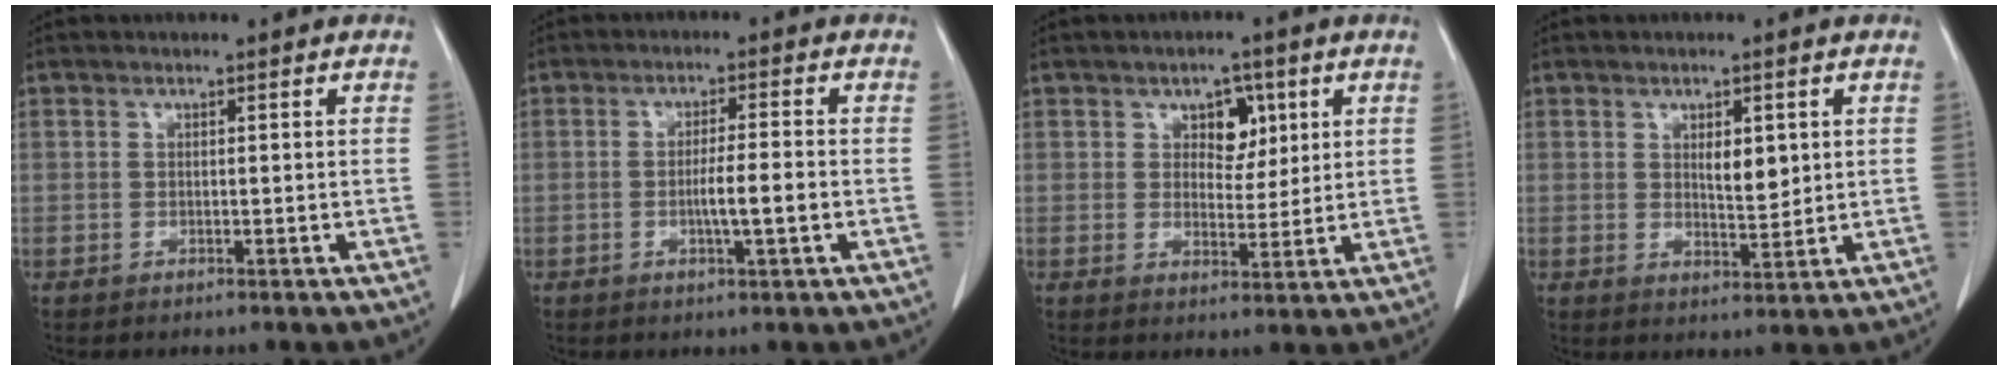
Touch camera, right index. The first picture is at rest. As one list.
[{"total": 4.4, "force": [-0.9, 0.1, 4.3], "torque": [-0.072, -0.002, -0.014]}, {"total": 5.1, "force": [2.1, 3.2, 3.3], "torque": [-0.042, 0.007, 0.032]}, {"total": 4.0, "force": [1.2, 1.6, 3.5], "torque": [-0.058, -0.007, 0.021]}]